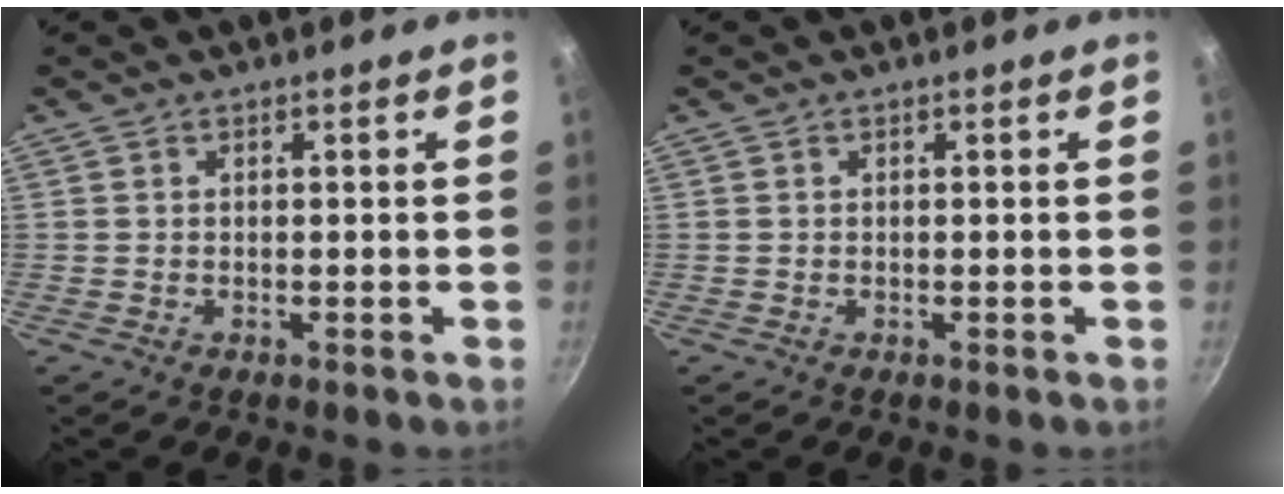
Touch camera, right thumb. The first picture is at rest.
{"total": 0.0}